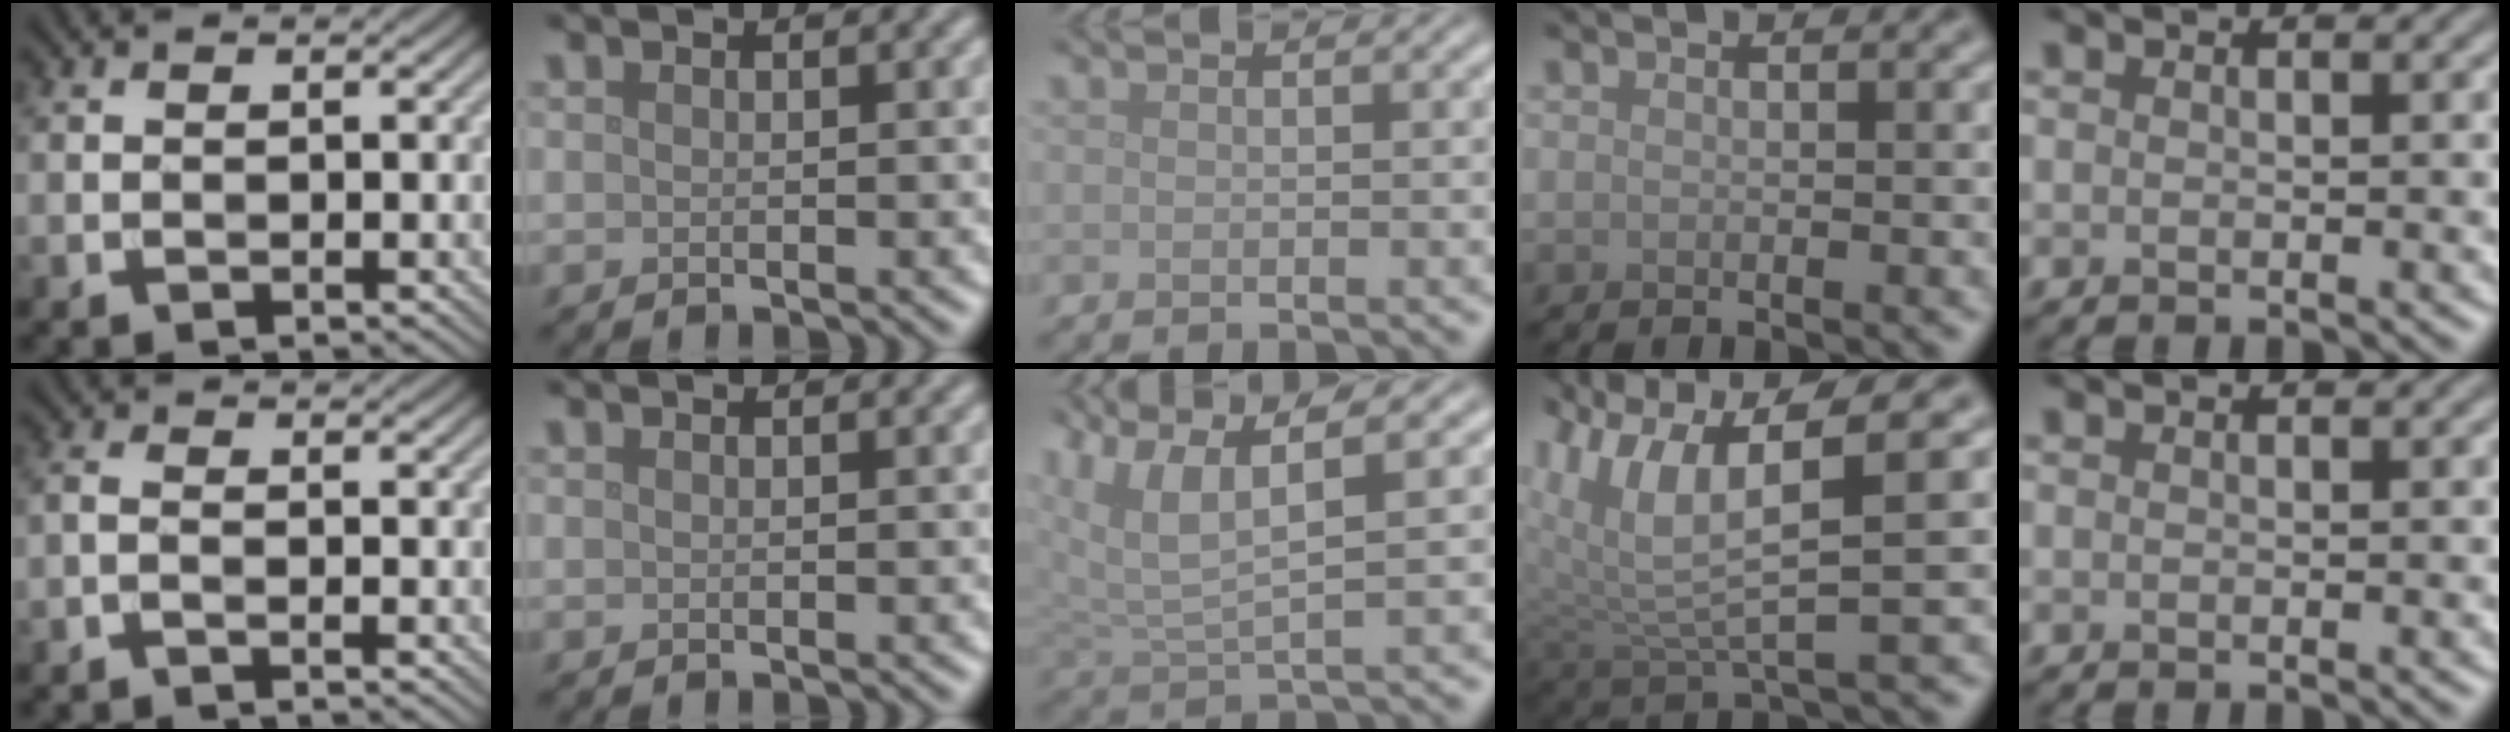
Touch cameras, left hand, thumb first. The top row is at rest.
{"thumb": {"total": 1.5, "force": [-0.9, 0.3, 1.2], "torque": [-0.030, 0.002, -0.024]}, "middle": {"total": 6.7, "force": [4.0, 2.2, 5.0], "torque": [-0.120, 0.010, 0.081]}, "ring": {"total": 7.9, "force": [3.0, 2.5, 6.8], "torque": [-0.144, 0.004, 0.057]}}